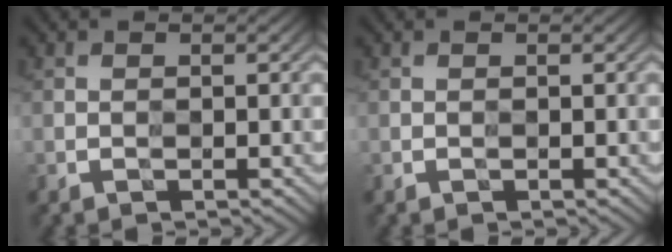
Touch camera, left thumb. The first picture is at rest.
{"total": 0.0}